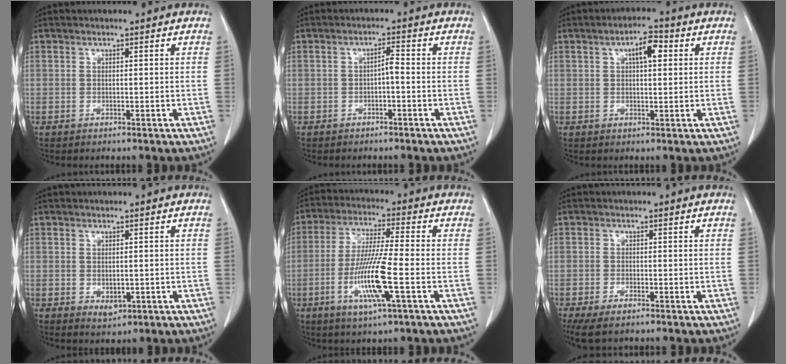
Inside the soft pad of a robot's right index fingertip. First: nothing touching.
{"total": 1.8, "force": [-0.6, 0.3, 1.7], "torque": [-0.026, 0.004, -0.011]}
{"total": 4.1, "force": [1.2, 1.5, 3.7], "torque": [-0.061, 0.013, 0.016]}
{"total": 2.1, "force": [-0.4, 1.3, 1.6], "torque": [-0.027, -0.006, 0.002]}
{"total": 11.2, "force": [-3.4, 0.1, 10.7], "torque": [-0.218, -0.016, -0.068]}
{"total": 4.6, "force": [-3.4, 1.4, 2.7], "torque": [-0.051, -0.010, -0.056]}